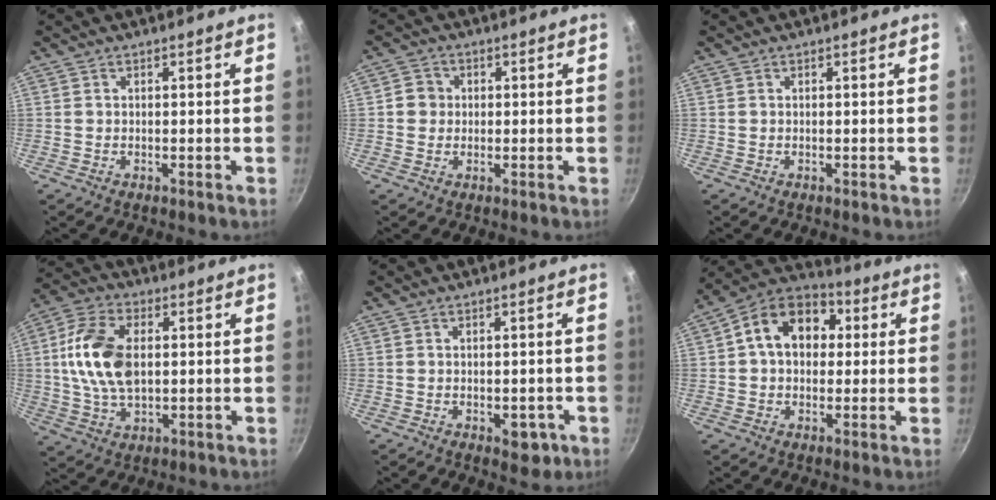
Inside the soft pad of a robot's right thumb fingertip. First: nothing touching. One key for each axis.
{"total": 3.5, "fx": 0.1, "fy": 3.4, "fz": 1.0, "tx": 0.005, "ty": 0.007, "tz": -0.006}
{"total": 0.0}
{"total": 13.6, "fx": 1.3, "fy": 8.3, "fz": 10.8, "tx": -0.196, "ty": 0.010, "tz": 0.018}
{"total": 4.5, "fx": -1.6, "fy": 2.5, "fz": 3.3, "tx": -0.022, "ty": 0.007, "tz": -0.014}
{"total": 13.9, "fx": 2.4, "fy": 10.3, "fz": 9.0, "tx": -0.109, "ty": 0.029, "tz": 0.017}